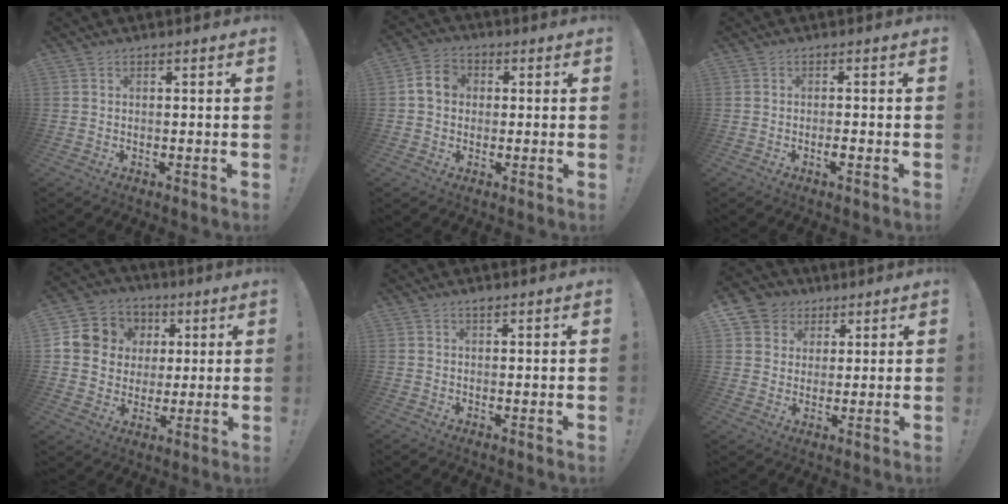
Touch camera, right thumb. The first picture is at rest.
{"total": 6.9, "force": [0.7, 5.7, 3.8], "torque": [-0.060, 0.018, 0.017]}
{"total": 1.9, "force": [-1.1, 0.2, 1.5], "torque": [-0.028, 0.001, -0.018]}
{"total": 12.1, "force": [3.2, 11.1, 3.4], "torque": [-0.053, -0.006, 0.079]}
{"total": 1.0, "force": [0.9, 0.1, 0.6], "torque": [-0.004, -0.002, 0.014]}
{"total": 7.5, "force": [3.0, 6.7, 1.5], "torque": [-0.017, -0.017, 0.063]}